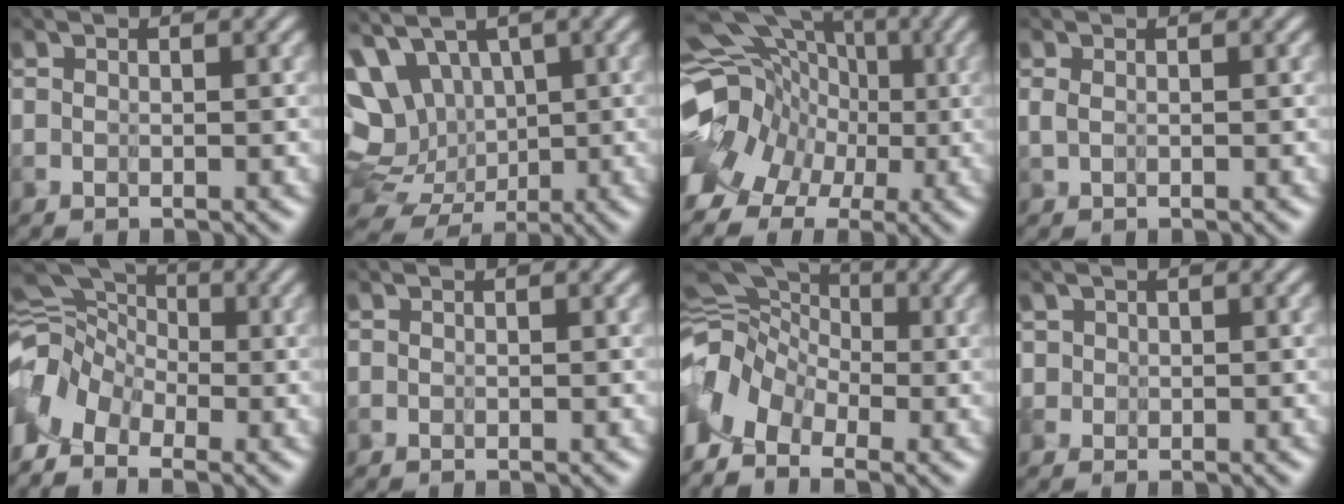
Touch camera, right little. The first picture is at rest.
{"total": 12.5, "force": [1.2, 10.3, 7.0], "torque": [-0.159, 0.017, 0.026]}
{"total": 11.9, "force": [-0.3, 10.0, 6.4], "torque": [-0.139, 0.026, -0.024]}
{"total": 0.0}
{"total": 3.7, "force": [-2.8, 1.9, 1.4], "torque": [-0.045, 0.006, -0.072]}
{"total": 0.0}
{"total": 4.9, "force": [-2.9, 3.1, 2.5], "torque": [-0.058, 0.003, -0.066]}
{"total": 1.3, "force": [0.4, 1.2, 0.4], "torque": [-0.022, 0.011, -0.001]}